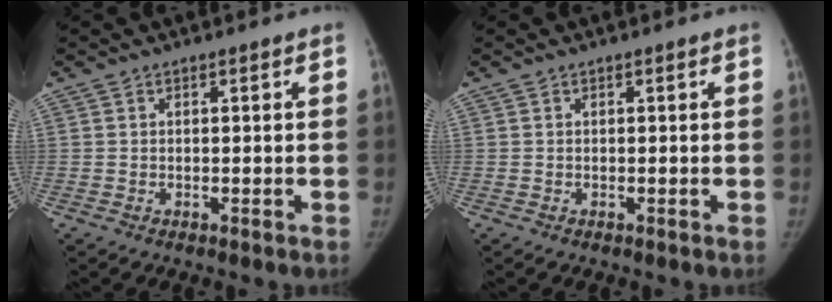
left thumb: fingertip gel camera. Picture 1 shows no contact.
{"total": 0.0}